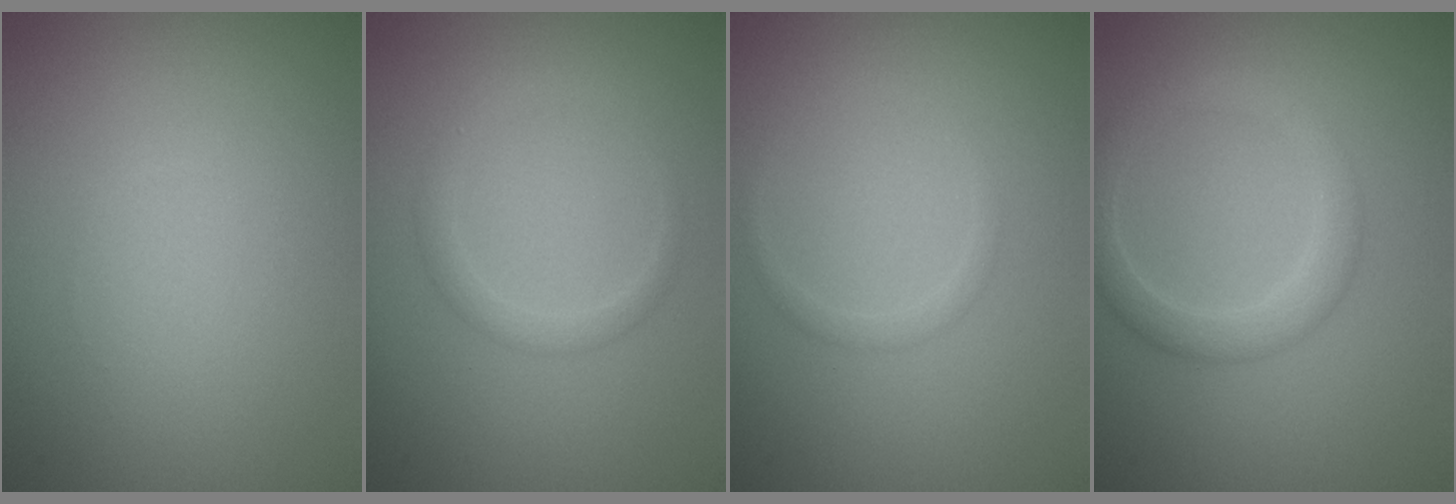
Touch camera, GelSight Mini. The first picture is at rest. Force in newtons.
{"total": 1.5, "press": 1.5, "slide": 0.1}
{"total": 0.9, "press": 0.9, "slide": 0.0}
{"total": 3.0, "press": 3.0, "slide": 0.1}